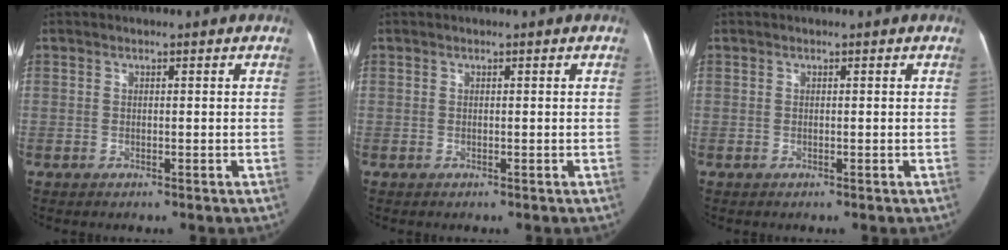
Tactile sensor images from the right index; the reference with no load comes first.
{"total": 0.0}
{"total": 0.0}